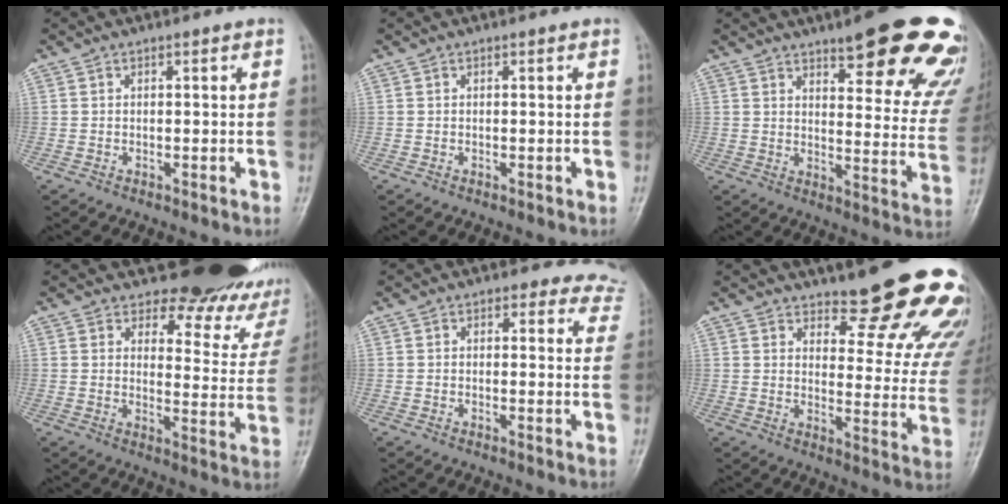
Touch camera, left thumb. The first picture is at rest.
{"total": 0.0}
{"total": 22.7, "force": [15.1, 6.3, 15.8], "torque": [-0.157, -0.069, 0.183]}
{"total": 18.6, "force": [16.6, 7.0, 4.5], "torque": [0.003, -0.139, 0.176]}
{"total": 7.5, "force": [6.2, 4.2, 1.2], "torque": [0.041, -0.017, 0.038]}
{"total": 19.5, "force": [15.8, 5.7, 10.0], "torque": [-0.076, -0.116, 0.187]}